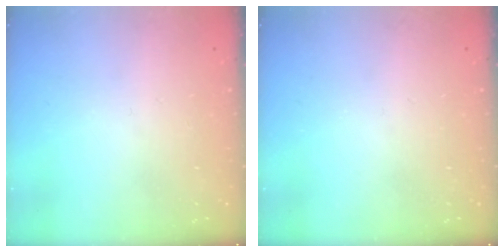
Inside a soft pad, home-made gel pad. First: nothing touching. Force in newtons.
{"total": 0.0}